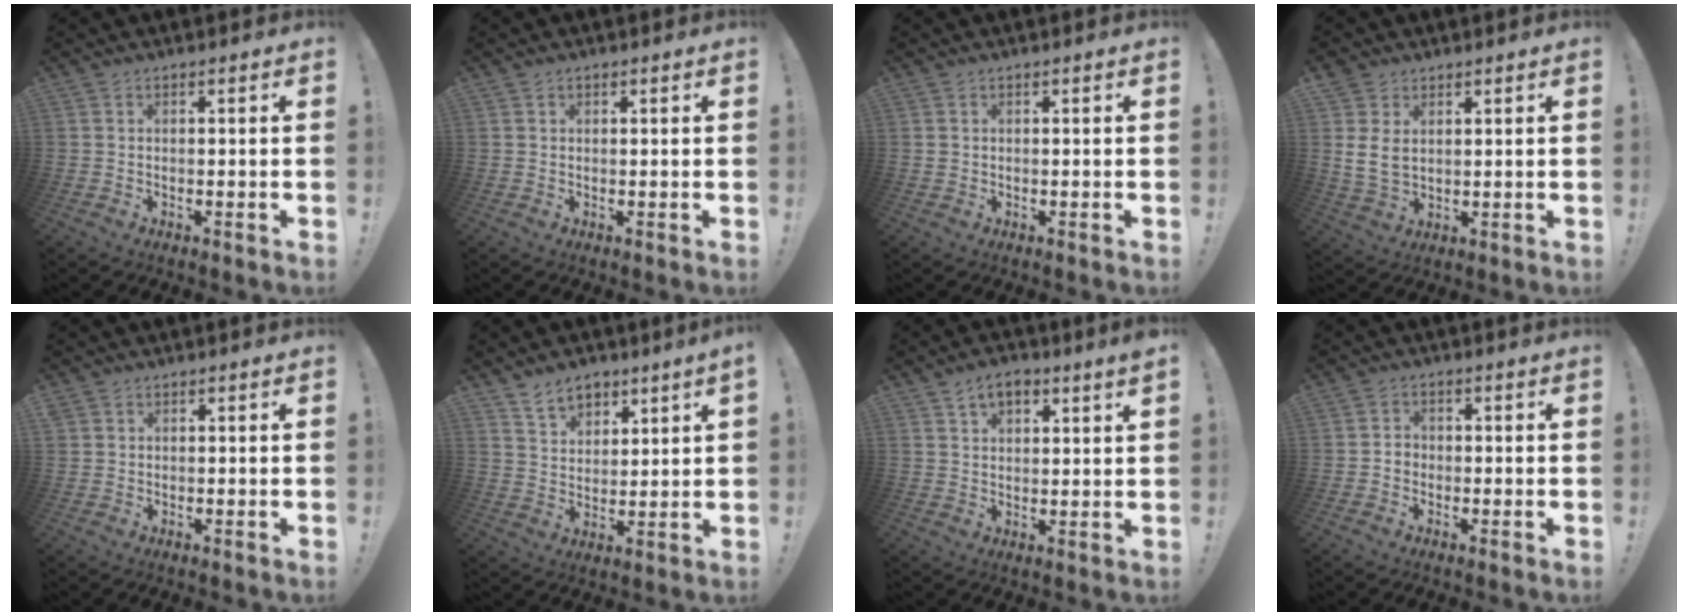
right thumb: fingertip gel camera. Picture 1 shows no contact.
{"total": 0.5, "force": [0.4, 0.4, 0.1], "torque": [0.002, -0.001, 0.007]}
{"total": 0.5, "force": [0.0, 0.5, 0.0], "torque": [-0.005, 0.005, 0.001]}
{"total": 6.9, "force": [2.4, 4.7, 4.4], "torque": [-0.089, -0.009, 0.048]}
{"total": 1.5, "force": [1.0, 1.2, 0.2], "torque": [-0.001, -0.001, 0.019]}
{"total": 7.3, "force": [6.1, 3.3, 2.3], "torque": [-0.043, -0.036, 0.114]}
{"total": 5.5, "force": [3.7, 2.3, 3.3], "torque": [-0.052, -0.011, 0.065]}
{"total": 2.9, "force": [-1.1, 2.4, 1.2], "torque": [-0.013, 0.008, -0.021]}